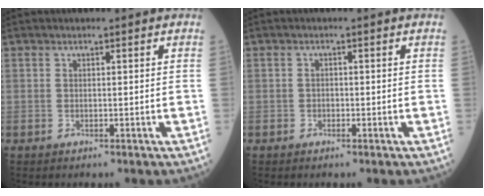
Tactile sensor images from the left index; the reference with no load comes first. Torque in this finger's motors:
{"motor_torque": [-0.08, 0.05, 0.00, 0.00]}